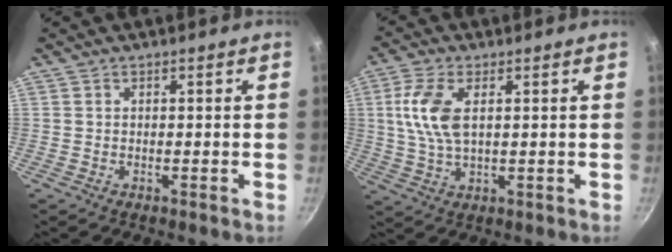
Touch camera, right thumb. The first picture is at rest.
{"total": 9.0, "force": [1.9, 4.5, 7.6], "torque": [-0.154, 0.004, 0.038]}